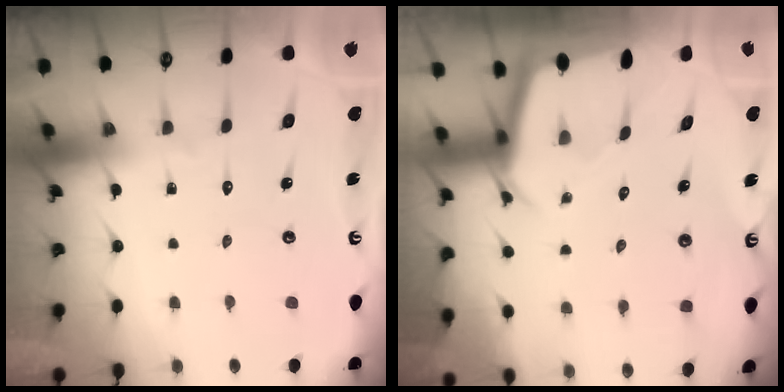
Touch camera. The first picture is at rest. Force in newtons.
{"total": 2.5, "press": 2.5, "slide": 0.2}